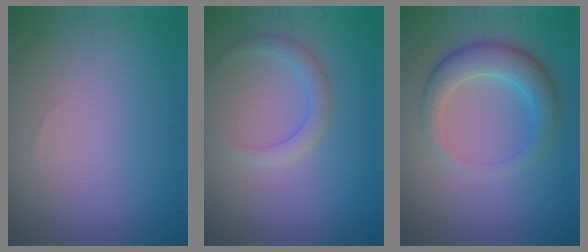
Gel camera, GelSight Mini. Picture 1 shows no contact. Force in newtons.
{"total": 2.0, "press": 2.0, "slide": 0.2}
{"total": 4.4, "press": 4.4, "slide": 0.1}